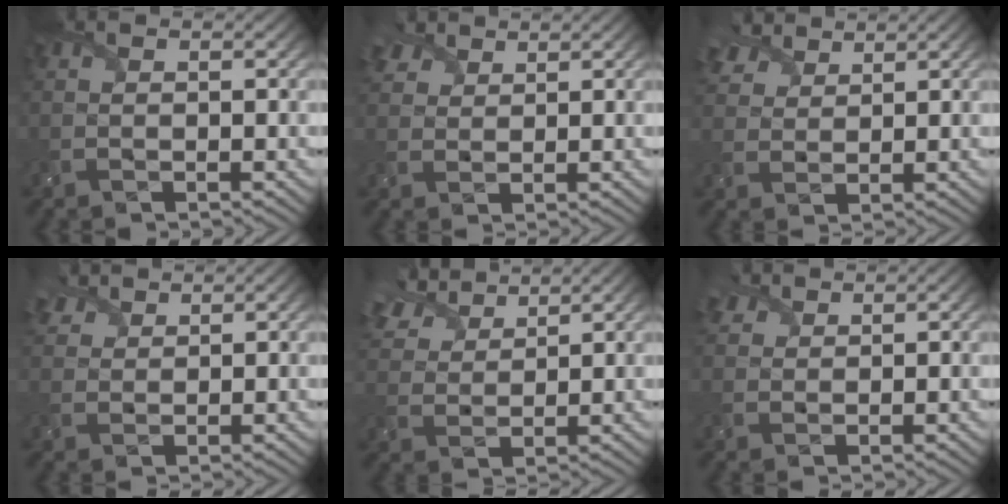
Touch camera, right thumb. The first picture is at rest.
{"total": 3.5, "force": [2.7, 1.9, 1.1], "torque": [-0.032, 0.012, 0.055]}
{"total": 4.8, "force": [3.8, 2.3, 1.8], "torque": [-0.051, 0.016, 0.078]}
{"total": 3.3, "force": [2.7, 1.5, 1.0], "torque": [-0.028, 0.012, 0.057]}
{"total": 7.8, "force": [6.1, 3.2, 3.7], "torque": [-0.102, 0.027, 0.121]}
{"total": 2.7, "force": [2.1, 1.5, 0.7], "torque": [-0.020, 0.010, 0.044]}